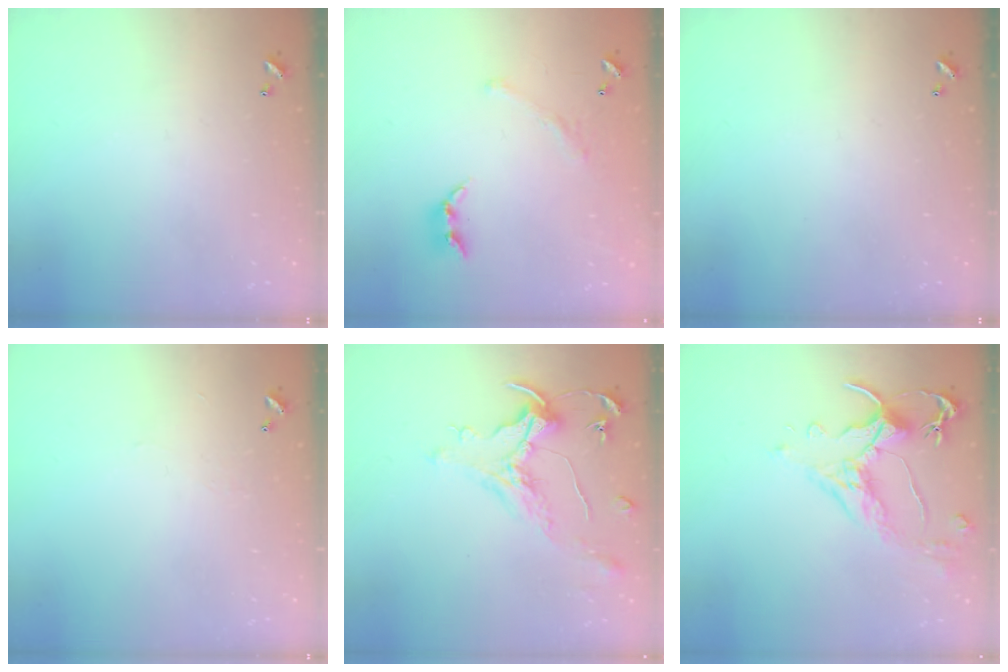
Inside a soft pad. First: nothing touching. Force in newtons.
{"total": 1.6, "press": 1.1, "slide": 1.1}
{"total": 0.0}
{"total": 2.3, "press": 2.3, "slide": 0.4}
{"total": 1.6, "press": 1.4, "slide": 0.7}
{"total": 2.6, "press": 2.2, "slide": 1.3}